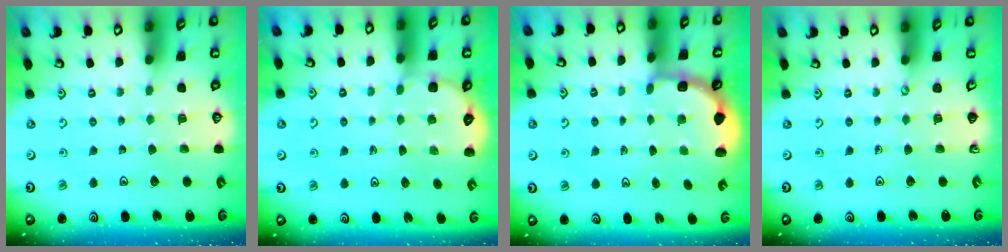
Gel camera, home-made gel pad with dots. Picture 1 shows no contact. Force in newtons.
{"total": 2.2, "press": 2.2, "slide": 0.3}
{"total": 2.7, "press": 2.1, "slide": 1.7}
{"total": 0.0}